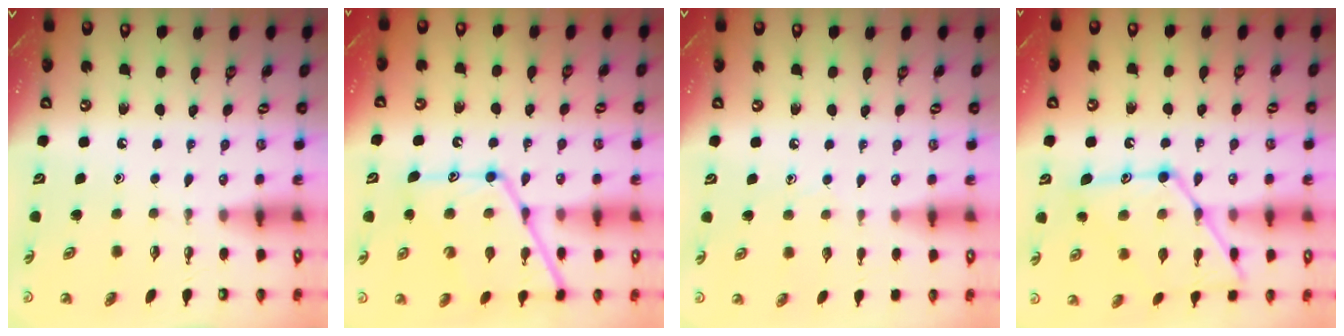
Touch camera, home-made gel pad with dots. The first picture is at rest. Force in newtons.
{"total": 17.4, "press": 17.4, "slide": 1.6}
{"total": 5.5, "press": 5.5, "slide": 0.6}
{"total": 18.0, "press": 17.9, "slide": 1.5}